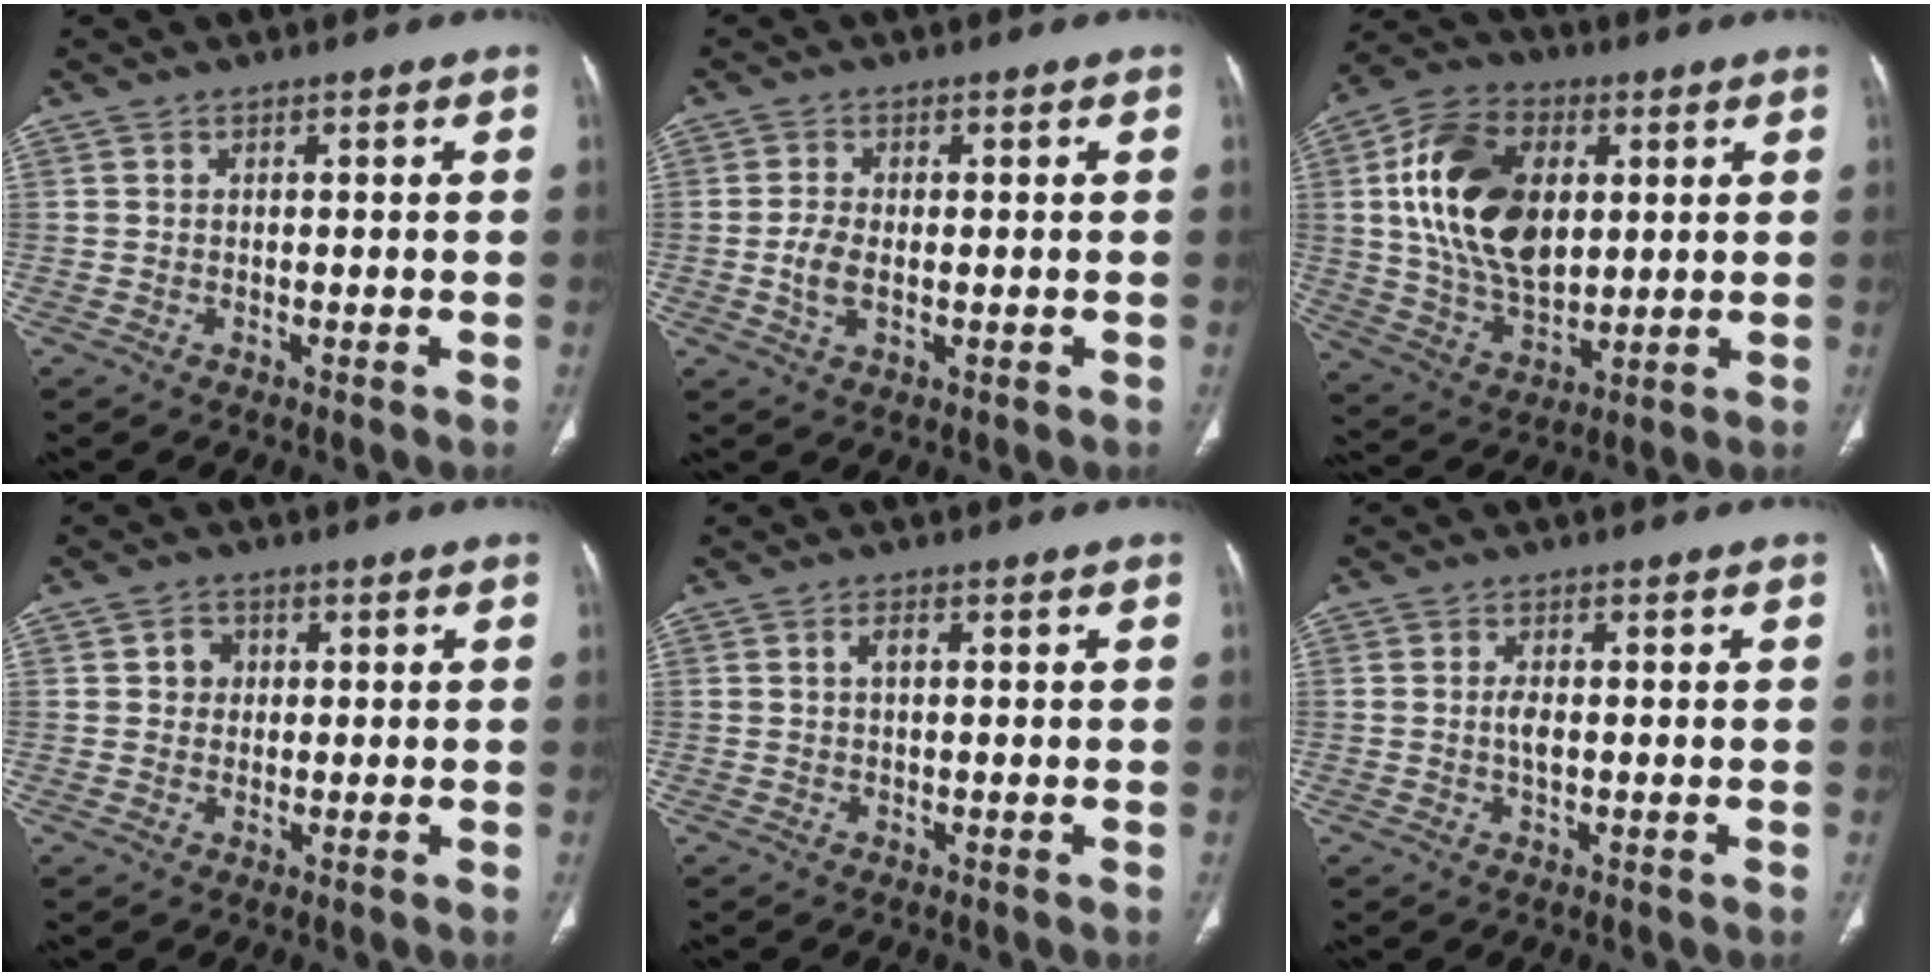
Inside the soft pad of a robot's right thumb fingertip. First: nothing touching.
{"total": 4.2, "force": [-0.4, 2.4, 3.5], "torque": [-0.077, -0.001, -0.007]}
{"total": 20.2, "force": [4.0, 12.7, 15.2], "torque": [-0.255, -0.005, 0.076]}
{"total": 3.1, "force": [0.7, 2.8, 1.2], "torque": [-0.001, 0.002, 0.009]}
{"total": 1.6, "force": [0.3, 0.7, 1.4], "torque": [-0.031, 0.005, 0.006]}
{"total": 2.1, "force": [-0.1, 0.9, 1.9], "torque": [-0.042, 0.000, -0.003]}